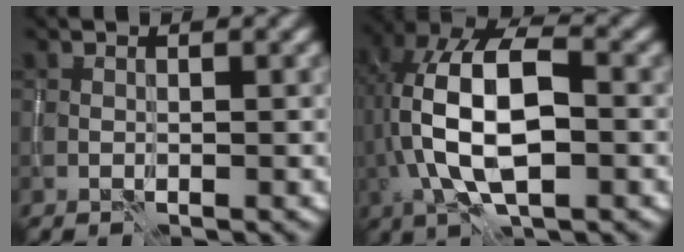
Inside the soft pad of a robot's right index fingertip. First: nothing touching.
{"total": 11.5, "force": [-0.1, 5.6, 10.0], "torque": [-0.194, 0.016, -0.007]}